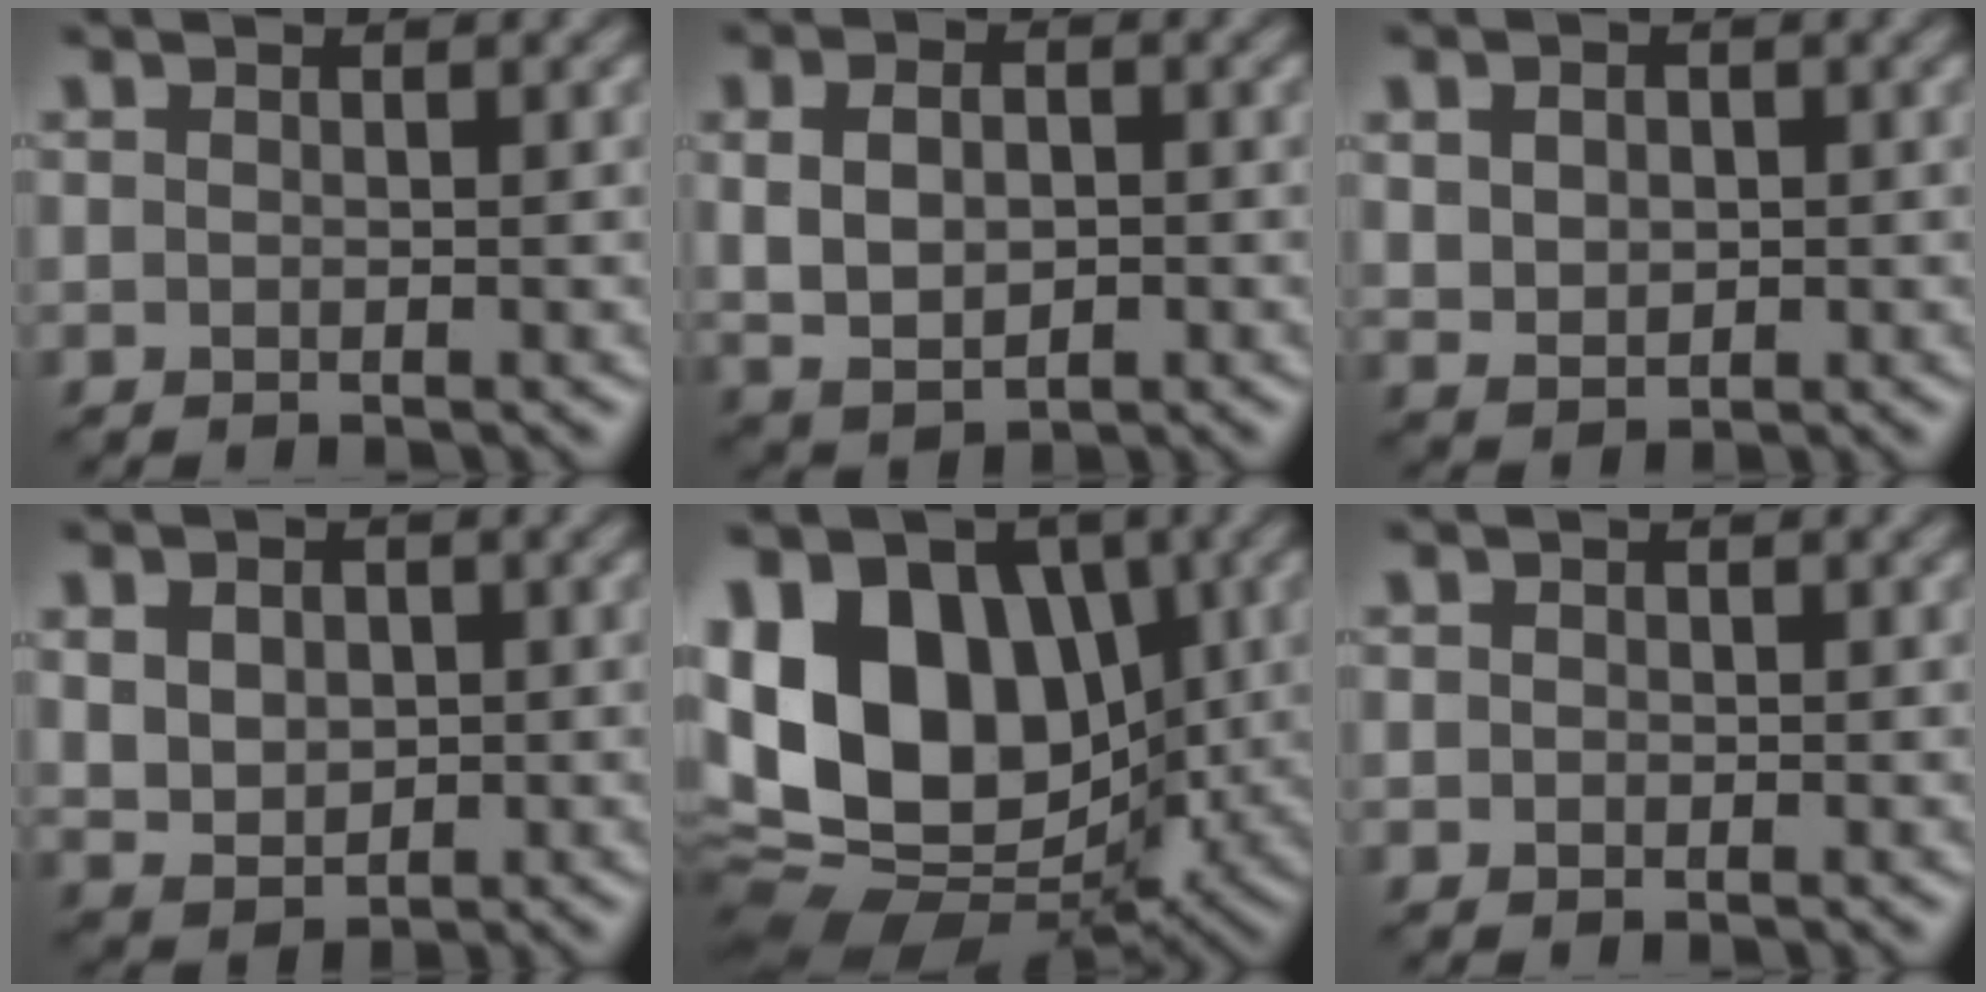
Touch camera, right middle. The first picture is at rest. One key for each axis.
{"total": 5.0, "fx": 0.3, "fy": 3.7, "fz": 3.5, "tx": -0.065, "ty": 0.002, "tz": 0.011}
{"total": 2.9, "fx": 0.7, "fy": 2.3, "fz": 1.6, "tx": -0.036, "ty": 0.004, "tz": 0.014}
{"total": 4.7, "fx": 1.0, "fy": 3.7, "fz": 2.7, "tx": -0.057, "ty": 0.007, "tz": 0.009}
{"total": 16.6, "fx": 0.4, "fy": 12.2, "fz": 11.1, "tx": -0.192, "ty": 0.016, "tz": 0.008}
{"total": 0.7, "fx": 0.1, "fy": 0.6, "fz": 0.2, "tx": 0.000, "ty": -0.004, "tz": -0.002}